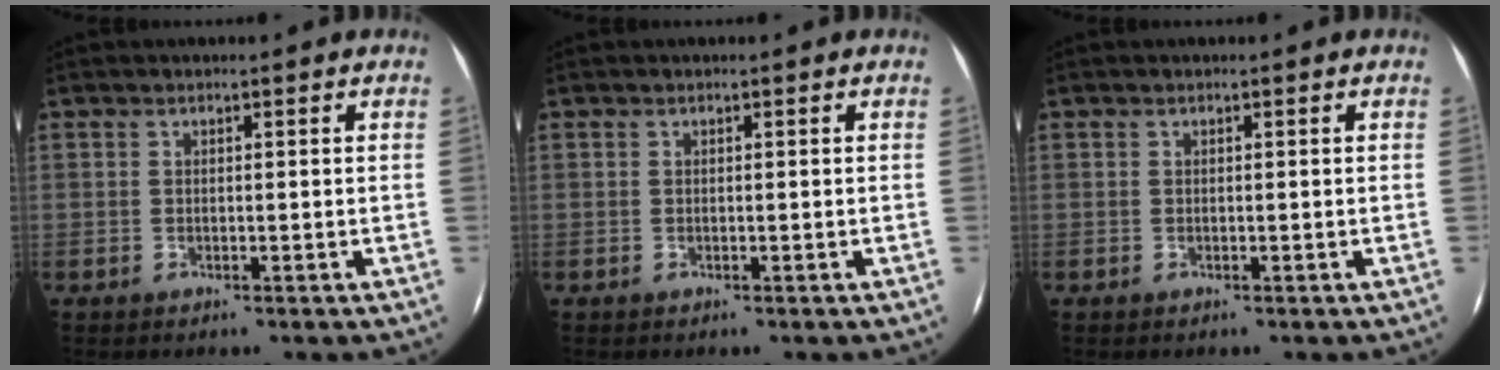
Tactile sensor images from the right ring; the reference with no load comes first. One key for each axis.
{"total": 0.0}
{"total": 0.0}